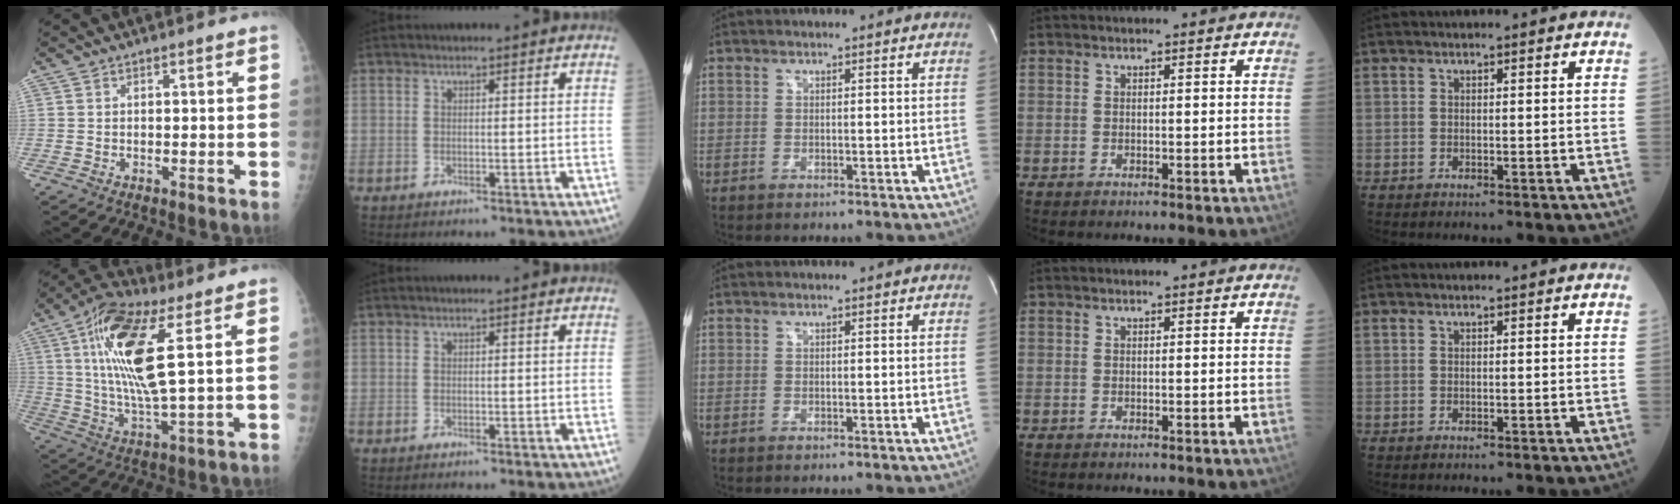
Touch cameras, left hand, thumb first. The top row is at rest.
{"thumb": {"total": 17.0, "force": [5.5, 4.6, 15.4], "torque": [-0.311, -0.014, 0.096]}, "index": {"total": 1.4, "force": [-1.2, -0.2, -0.6], "torque": [0.009, 0.000, -0.017]}}